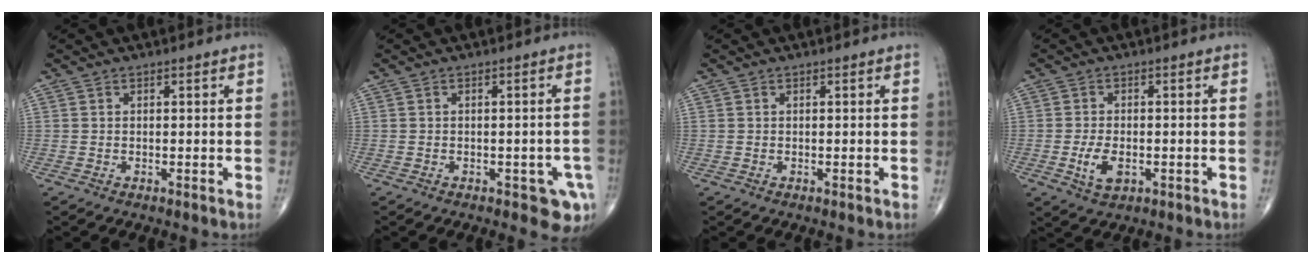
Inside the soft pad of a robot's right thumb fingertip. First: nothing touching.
{"total": 5.5, "force": [-2.5, 2.6, 4.2], "torque": [-0.031, 0.005, -0.026]}
{"total": 0.0}
{"total": 5.0, "force": [-1.4, 2.8, 3.9], "torque": [-0.074, 0.000, -0.021]}